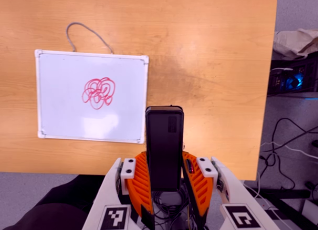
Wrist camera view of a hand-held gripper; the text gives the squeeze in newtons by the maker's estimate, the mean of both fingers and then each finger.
{"total": 5.2, "left": 3.8, "right": 6.5}